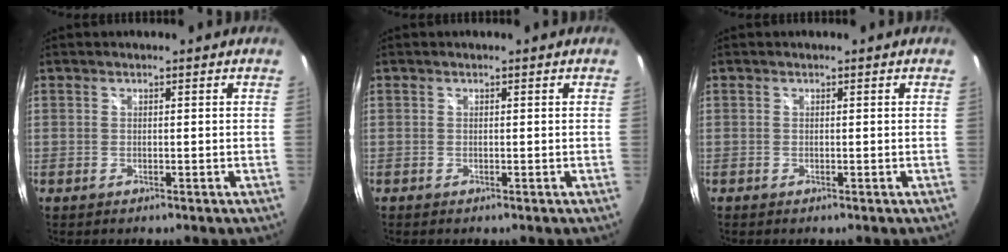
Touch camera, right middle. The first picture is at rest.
{"total": 0.0}
{"total": 0.0}